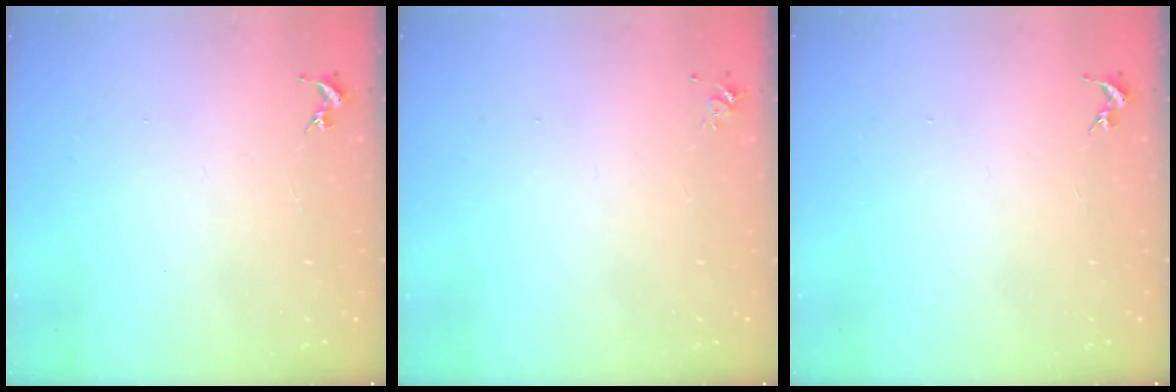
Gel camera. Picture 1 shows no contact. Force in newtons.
{"total": 4.1, "press": 4.1, "slide": 0.6}
{"total": 0.0}